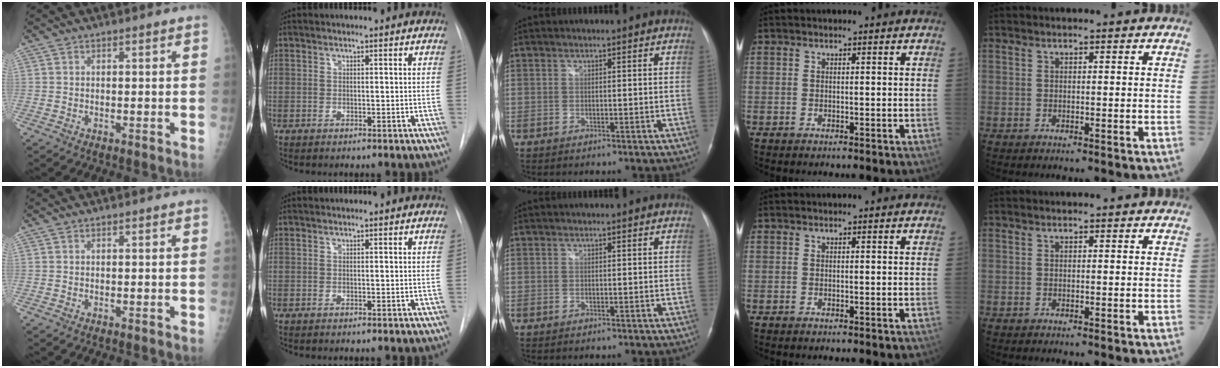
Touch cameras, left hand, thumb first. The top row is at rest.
{}